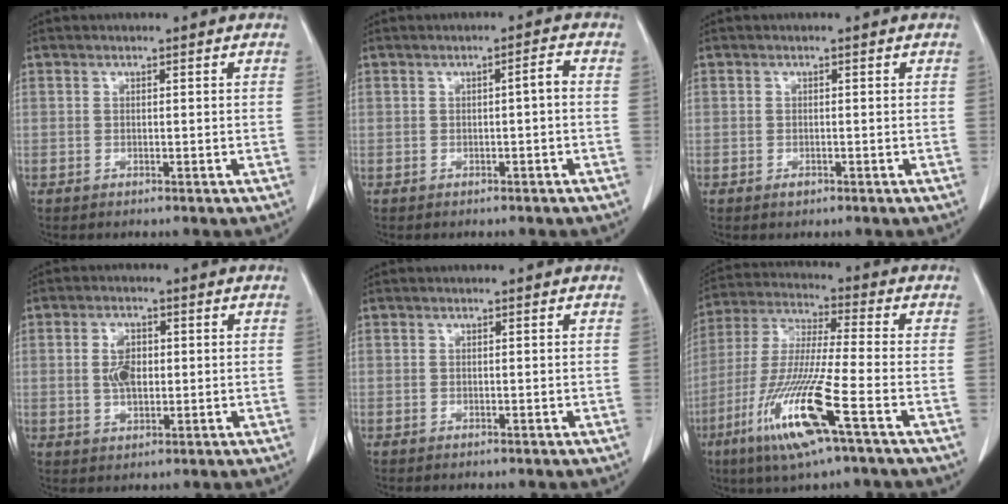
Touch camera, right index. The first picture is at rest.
{"total": 1.7, "force": [-0.3, 0.1, 1.6], "torque": [-0.023, 0.004, -0.005]}
{"total": 0.9, "force": [-0.6, 0.6, 0.3], "torque": [-0.002, 0.001, -0.006]}
{"total": 4.8, "force": [0.4, 2.6, 3.9], "torque": [-0.080, 0.006, 0.012]}
{"total": 0.0}
{"total": 15.9, "force": [-7.1, 0.0, 14.2], "torque": [-0.302, -0.030, -0.138]}